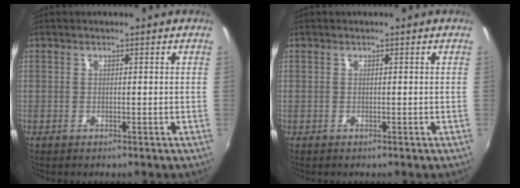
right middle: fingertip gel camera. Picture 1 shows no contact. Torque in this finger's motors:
{"motor_torque": [0.19, -0.29, -0.01, -0.01]}